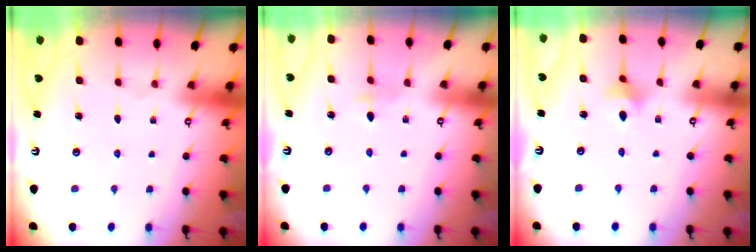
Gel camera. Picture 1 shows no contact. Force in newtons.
{"total": 2.8, "press": 2.7, "slide": 0.6}
{"total": 3.1, "press": 3.1, "slide": 0.5}